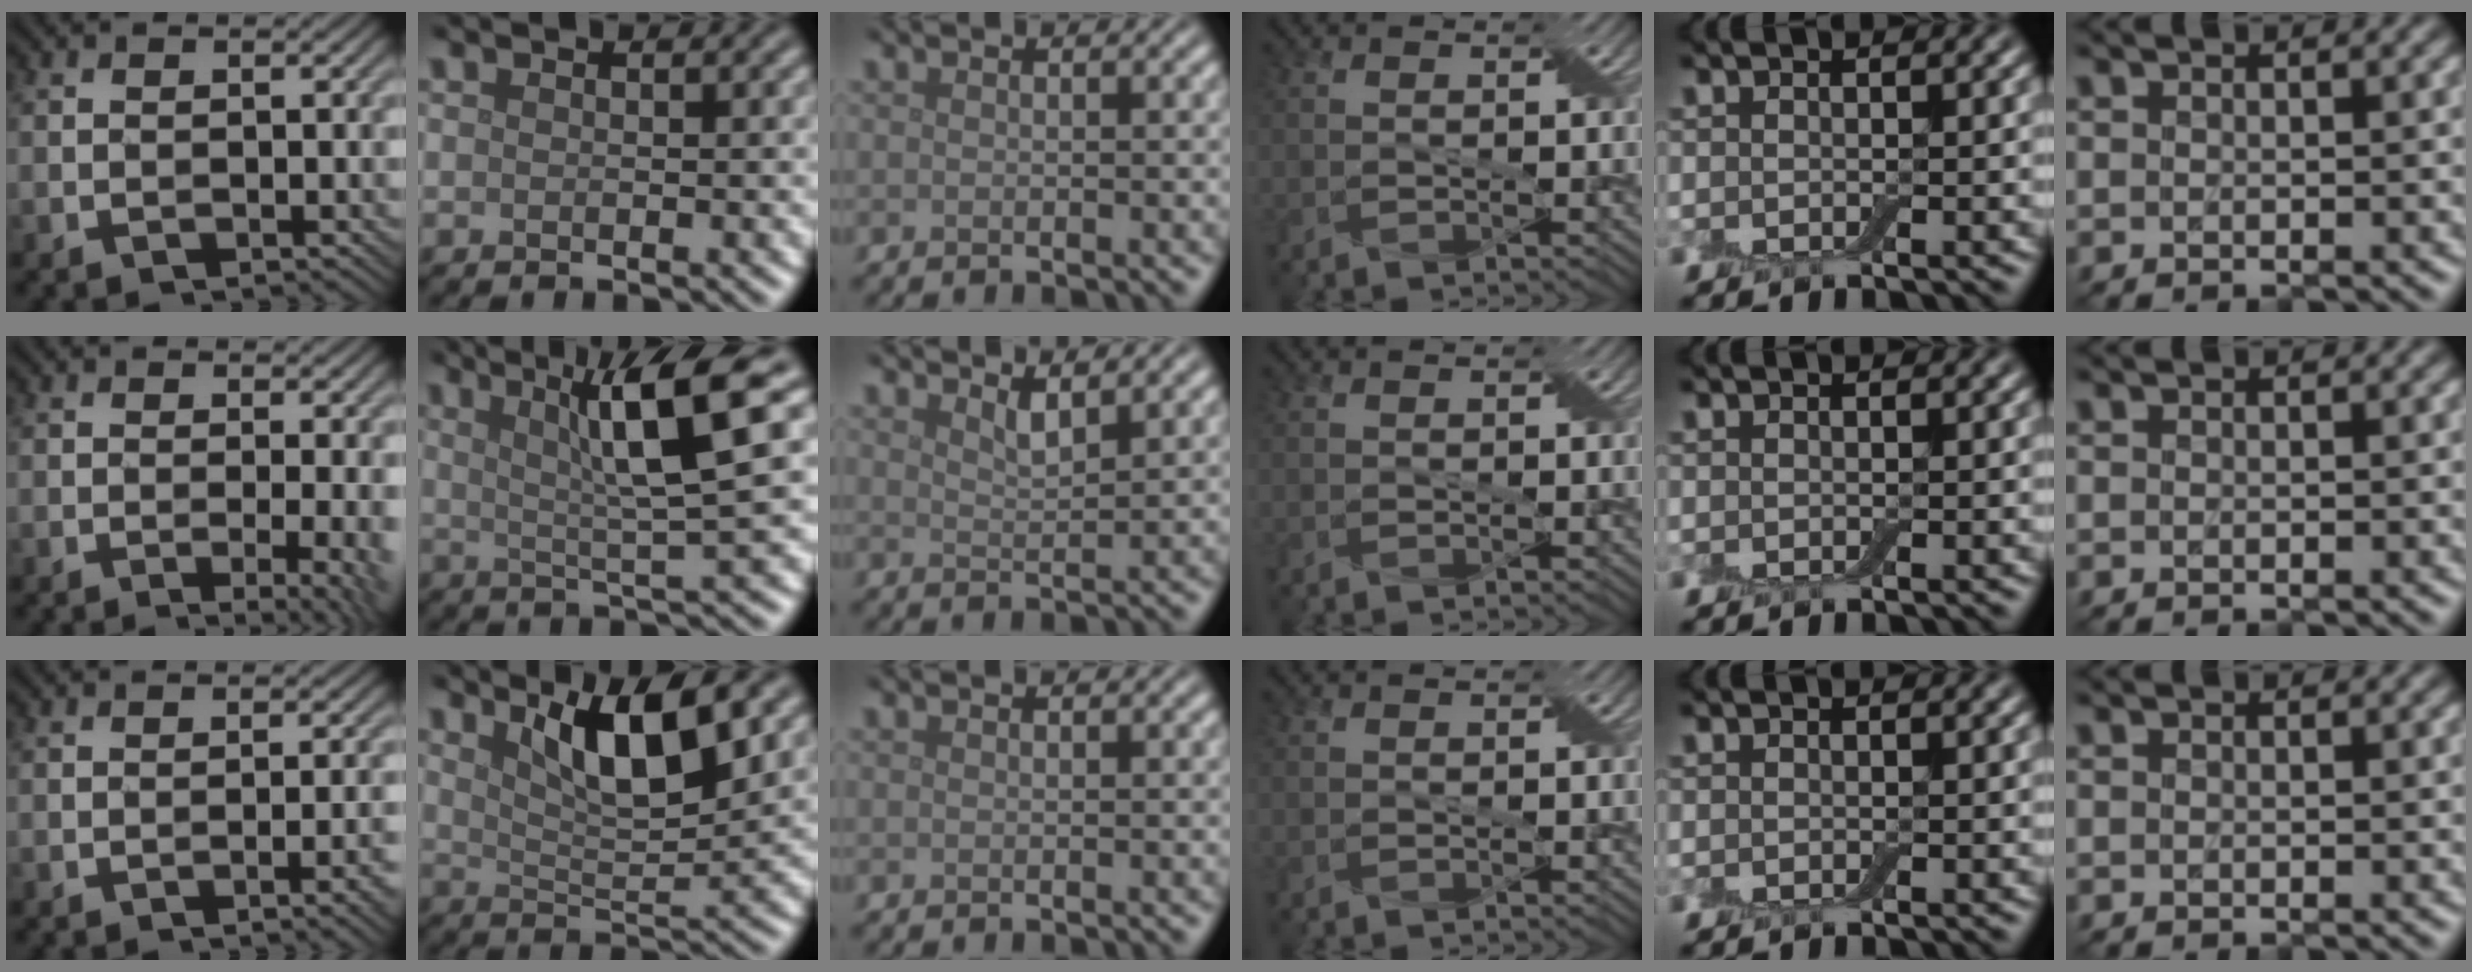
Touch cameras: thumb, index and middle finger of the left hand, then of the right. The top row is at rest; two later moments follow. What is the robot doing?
{"motion": "wrap", "object": "cling film"}